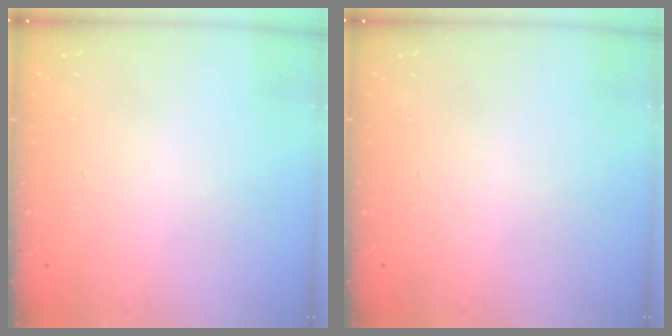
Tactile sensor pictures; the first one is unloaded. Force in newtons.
{"total": 0.0}